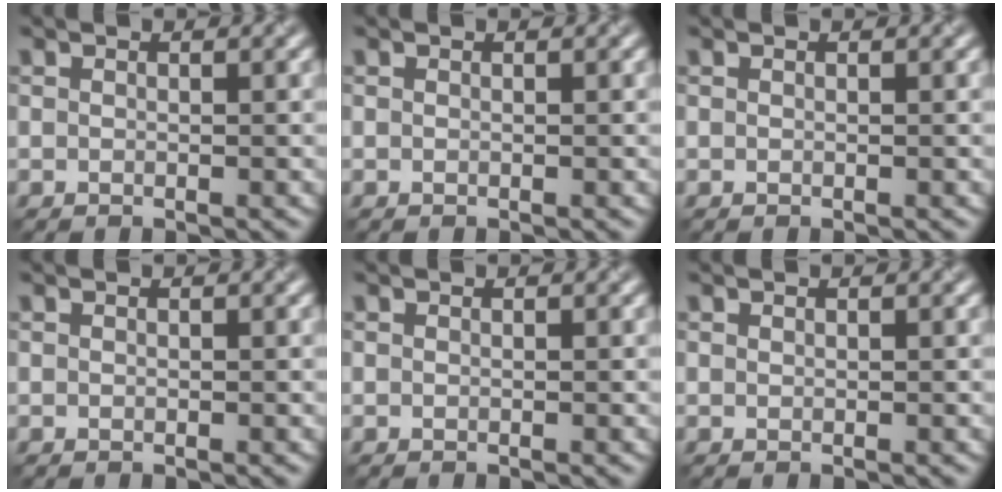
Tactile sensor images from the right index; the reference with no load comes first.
{"total": 0.0}
{"total": 0.0}
{"total": 0.0}
{"total": 0.0}
{"total": 0.0}